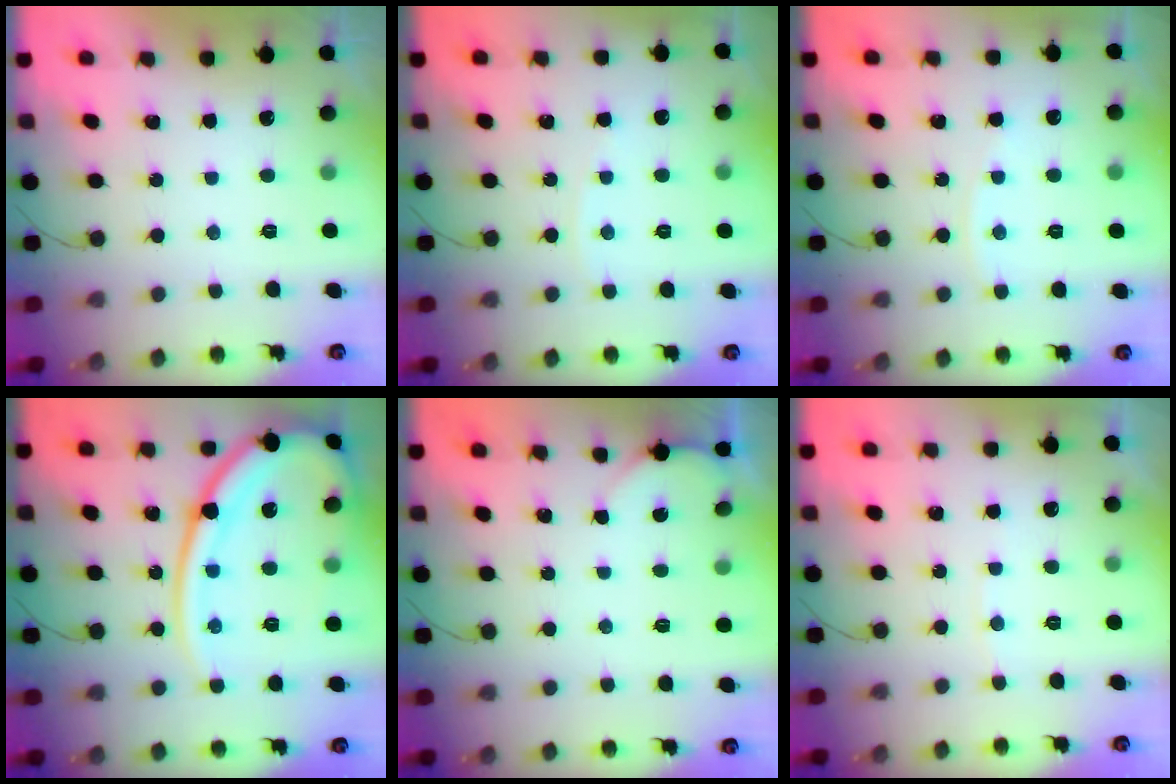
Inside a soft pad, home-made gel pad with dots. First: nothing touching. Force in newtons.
{"total": 1.6, "press": 1.6, "slide": 0.2}
{"total": 2.6, "press": 2.6, "slide": 0.3}
{"total": 20.1, "press": 20.0, "slide": 2.1}
{"total": 1.0, "press": 1.0, "slide": 0.1}
{"total": 2.2, "press": 2.2, "slide": 0.3}